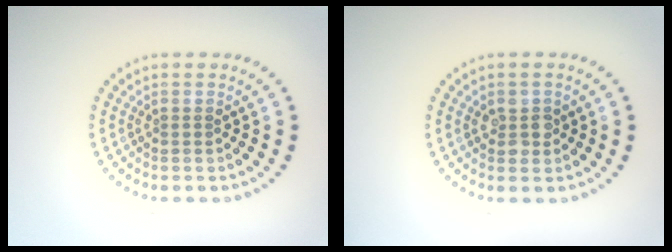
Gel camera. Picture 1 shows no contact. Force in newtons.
{"total": 2.1, "press": 2.0, "slide": 0.4}